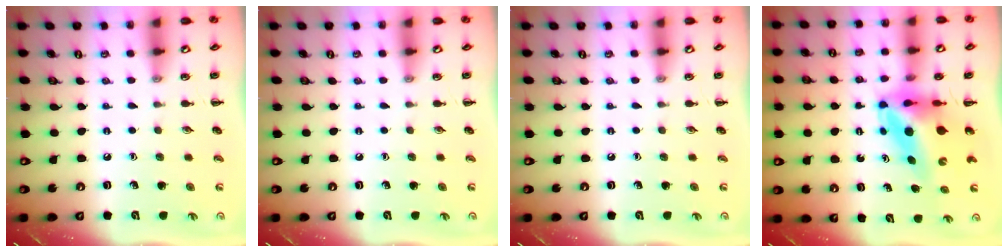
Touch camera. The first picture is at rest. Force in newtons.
{"total": 0.0}
{"total": 0.0}
{"total": 6.7, "press": 6.4, "slide": 2.0}